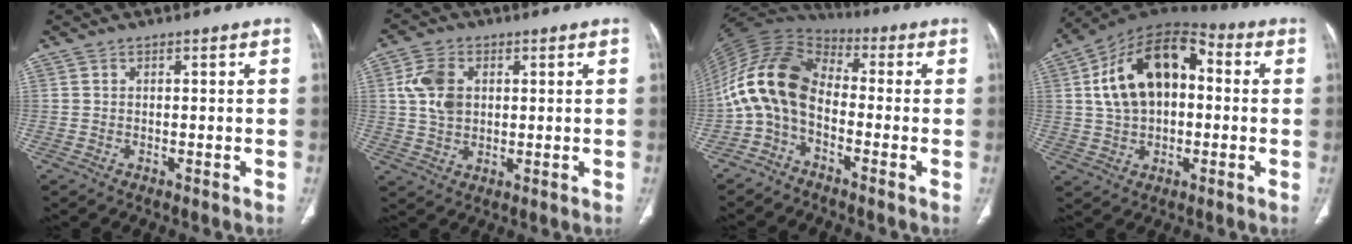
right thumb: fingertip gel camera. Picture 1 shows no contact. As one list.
[{"total": 7.4, "force": [1.5, 5.2, 5.0], "torque": [-0.093, 0.000, 0.031]}, {"total": 13.5, "force": [-2.6, 8.4, 10.2], "torque": [-0.198, 0.064, -0.066]}, {"total": 17.7, "force": [2.3, 10.9, 13.7], "torque": [-0.216, 0.034, 0.032]}]